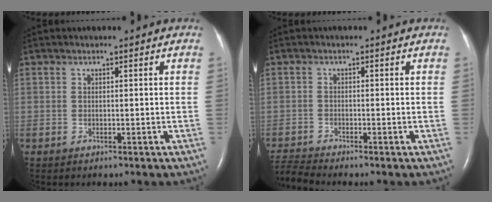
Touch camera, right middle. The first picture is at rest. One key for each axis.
{"total": 3.4, "fx": -3.1, "fy": -1.2, "fz": 0.1, "tx": -0.015, "ty": -0.018, "tz": -0.062}